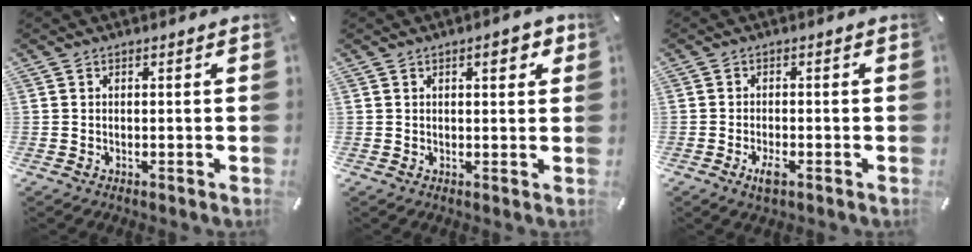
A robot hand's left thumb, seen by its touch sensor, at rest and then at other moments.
{"total": 4.0, "force": [2.0, 1.5, 3.2], "torque": [-0.042, -0.004, 0.028]}
{"total": 3.2, "force": [-1.5, 1.4, 2.5], "torque": [-0.053, 0.001, -0.029]}